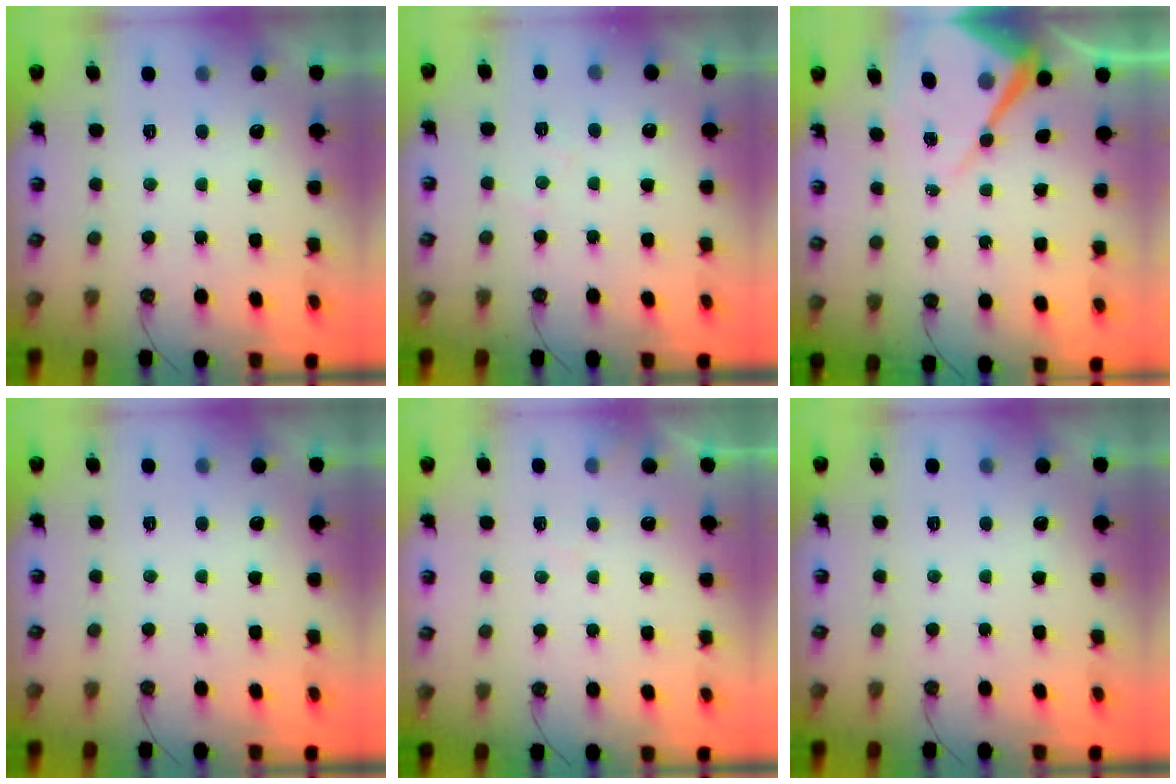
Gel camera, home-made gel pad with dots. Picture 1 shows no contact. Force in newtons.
{"total": 4.8, "press": 4.7, "slide": 0.7}
{"total": 10.3, "press": 10.2, "slide": 1.1}
{"total": 0.0}
{"total": 5.0, "press": 4.9, "slide": 0.7}
{"total": 0.0}